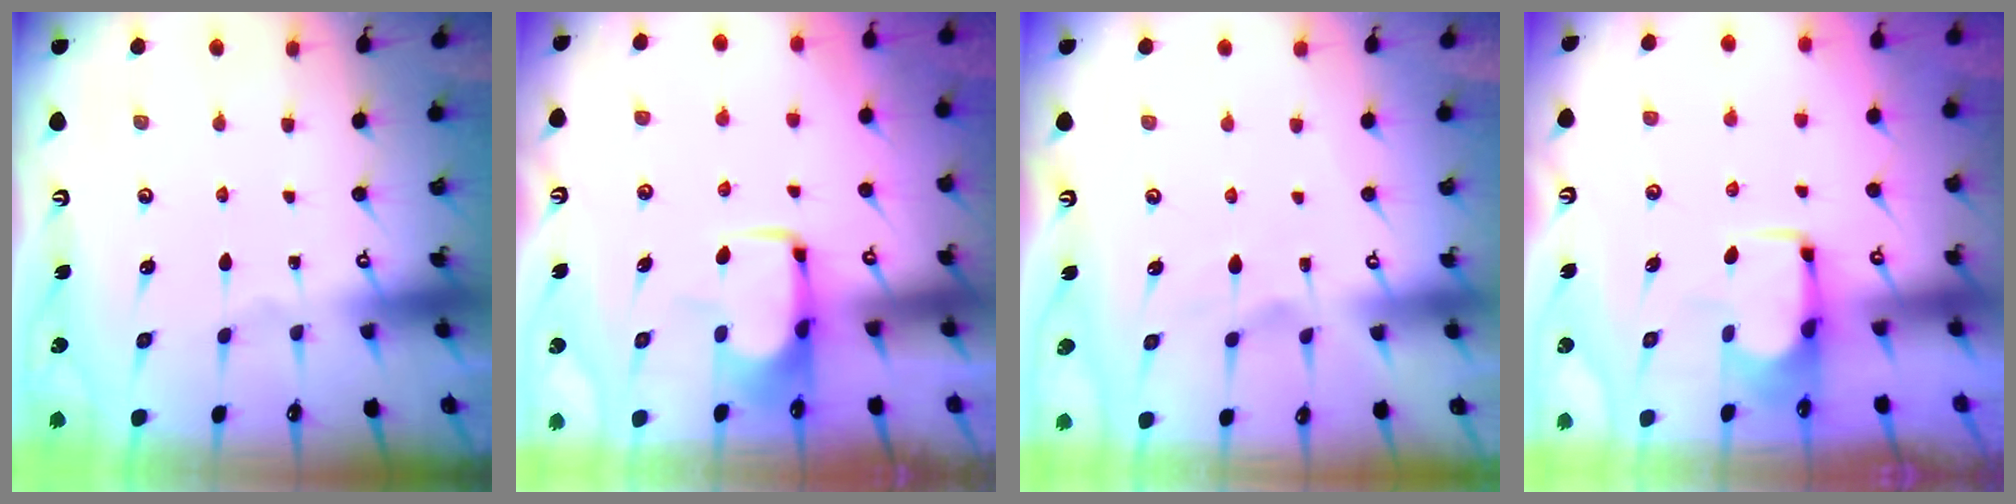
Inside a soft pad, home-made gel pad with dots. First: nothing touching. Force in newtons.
{"total": 2.0, "press": 1.9, "slide": 0.5}
{"total": 1.6, "press": 1.1, "slide": 1.2}
{"total": 1.7, "press": 1.6, "slide": 0.6}